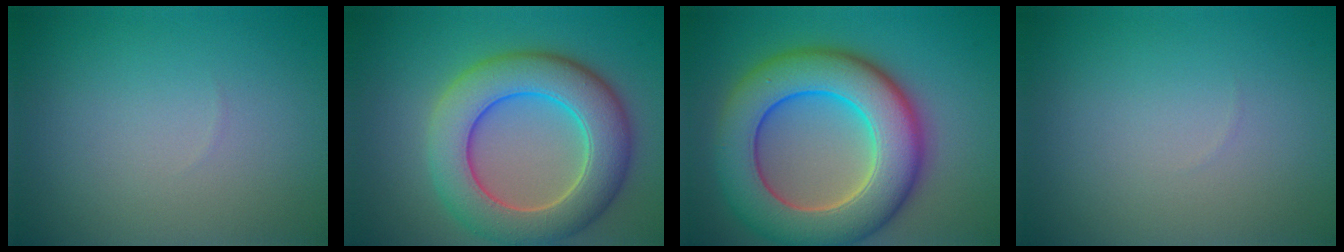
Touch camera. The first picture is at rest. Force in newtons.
{"total": 8.9, "press": 8.9, "slide": 0.3}
{"total": 11.8, "press": 11.8, "slide": 0.8}
{"total": 0.0}